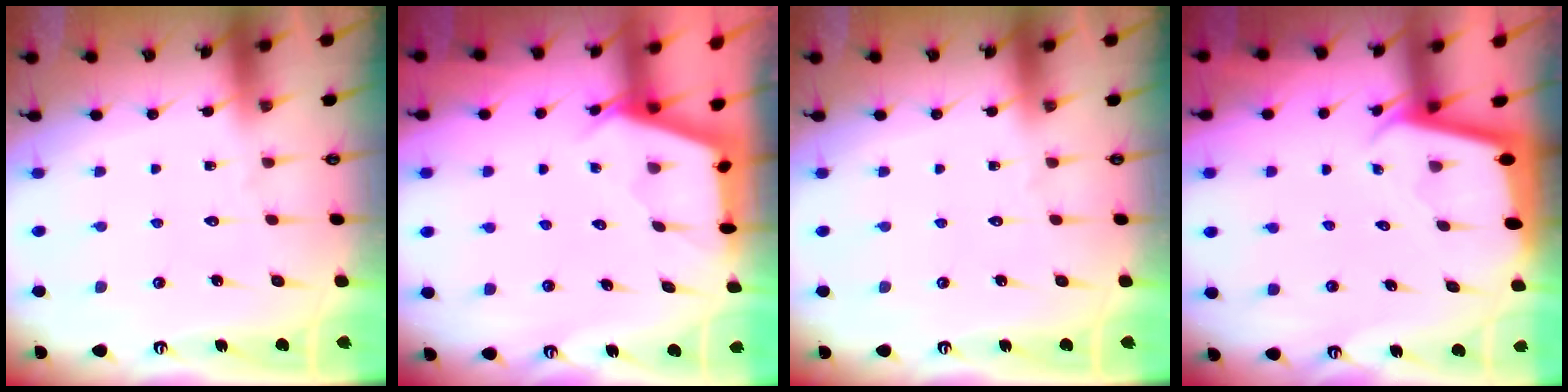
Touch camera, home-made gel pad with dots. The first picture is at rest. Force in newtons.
{"total": 2.6, "press": 2.6, "slide": 0.3}
{"total": 0.0}
{"total": 1.9, "press": 1.9, "slide": 0.1}